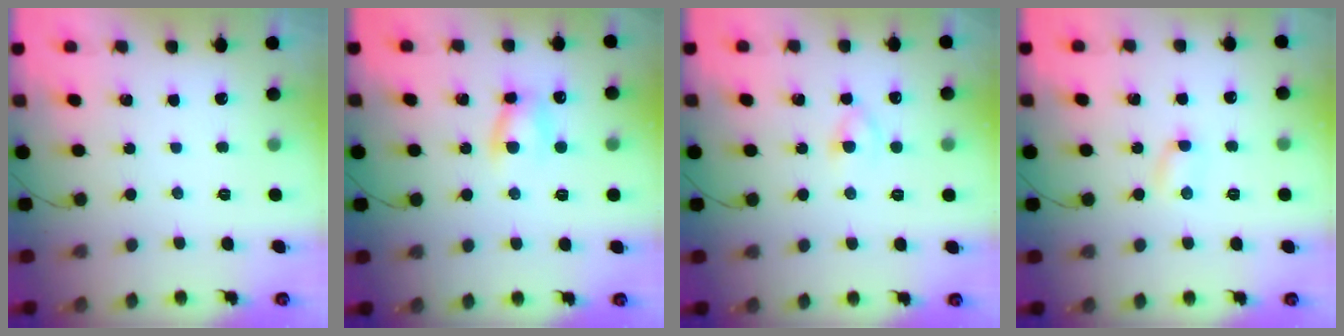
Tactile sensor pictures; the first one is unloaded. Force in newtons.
{"total": 6.4, "press": 6.3, "slide": 1.1}
{"total": 3.8, "press": 3.6, "slide": 1.3}
{"total": 2.4, "press": 2.3, "slide": 0.7}